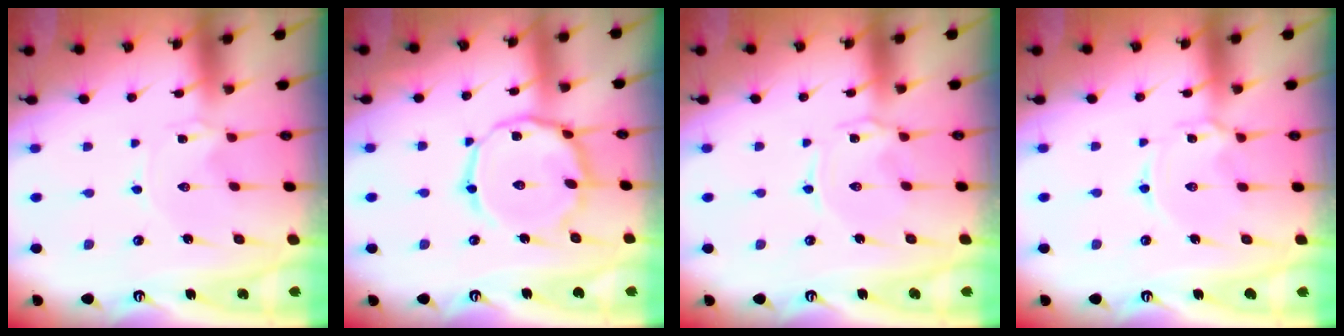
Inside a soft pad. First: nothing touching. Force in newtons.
{"total": 14.9, "press": 14.8, "slide": 0.8}
{"total": 1.1, "press": 1.0, "slide": 0.3}
{"total": 2.6, "press": 2.5, "slide": 0.3}